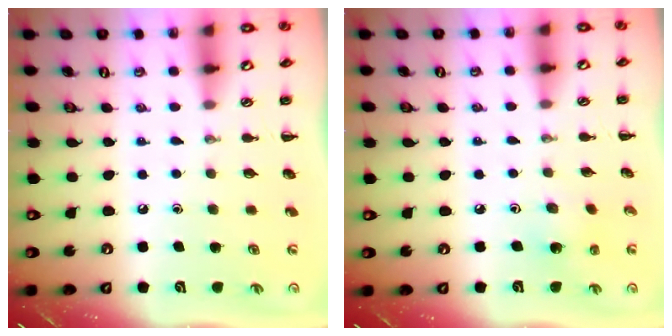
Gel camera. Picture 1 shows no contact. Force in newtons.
{"total": 2.1, "press": 2.0, "slide": 0.5}